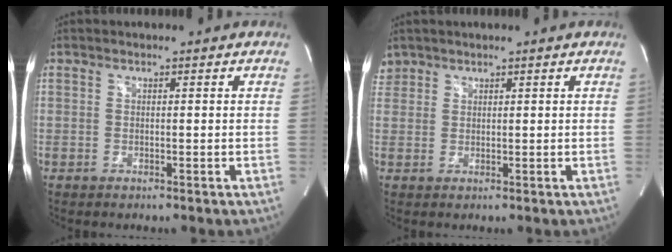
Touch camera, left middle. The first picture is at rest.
{"total": 2.1, "force": [1.7, 1.2, -0.1], "torque": [0.003, 0.014, 0.034]}